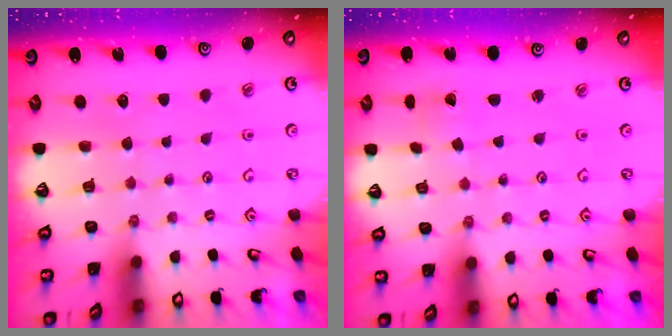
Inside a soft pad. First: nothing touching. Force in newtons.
{"total": 0.0}